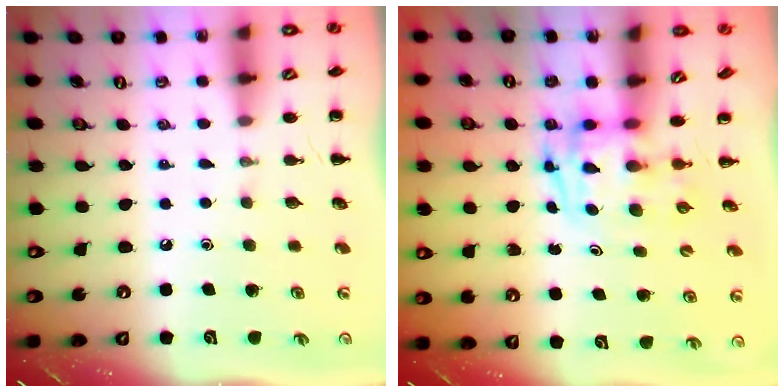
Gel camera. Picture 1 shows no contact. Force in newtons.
{"total": 3.3, "press": 3.2, "slide": 0.5}